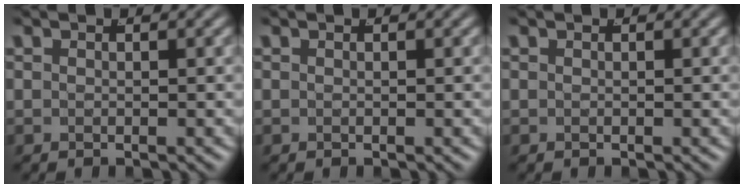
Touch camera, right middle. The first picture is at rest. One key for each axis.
{"total": 0.0}
{"total": 0.0}